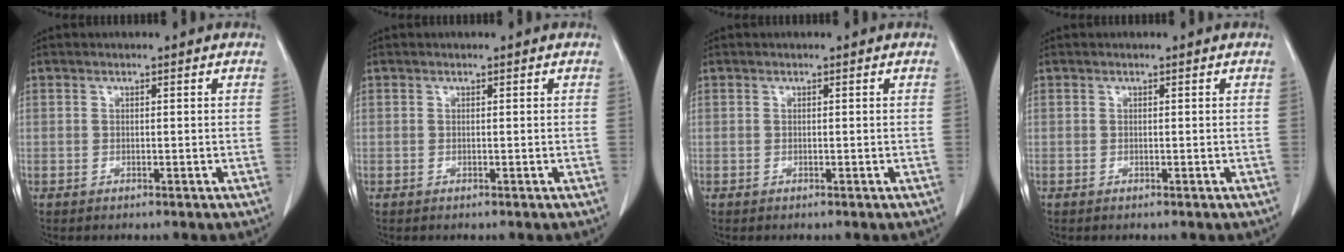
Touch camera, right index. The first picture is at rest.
{"total": 0.0}
{"total": 0.0}
{"total": 0.0}